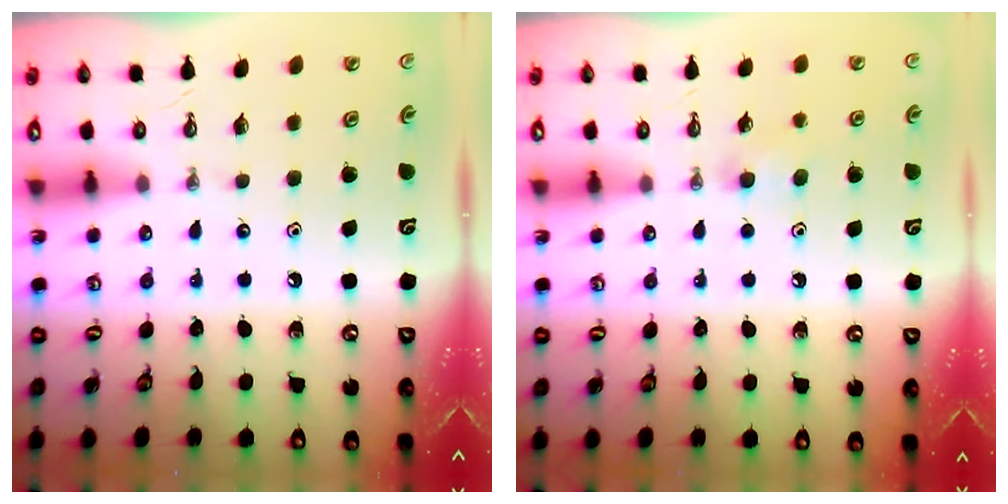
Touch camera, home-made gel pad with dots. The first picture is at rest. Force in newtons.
{"total": 4.8, "press": 4.2, "slide": 2.3}